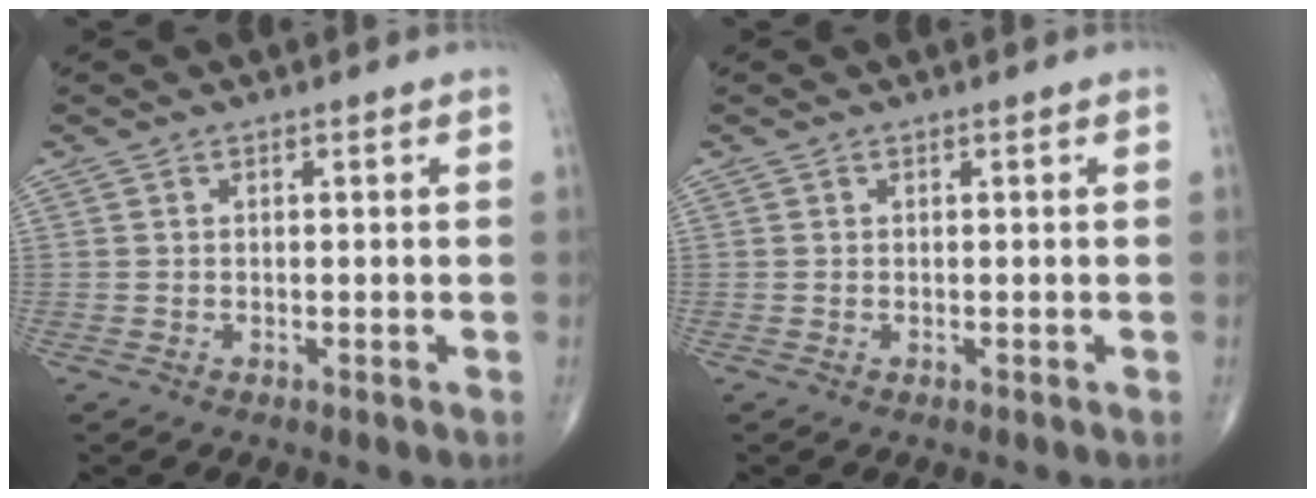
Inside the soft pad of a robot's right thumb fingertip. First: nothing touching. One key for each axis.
{"total": 0.0}